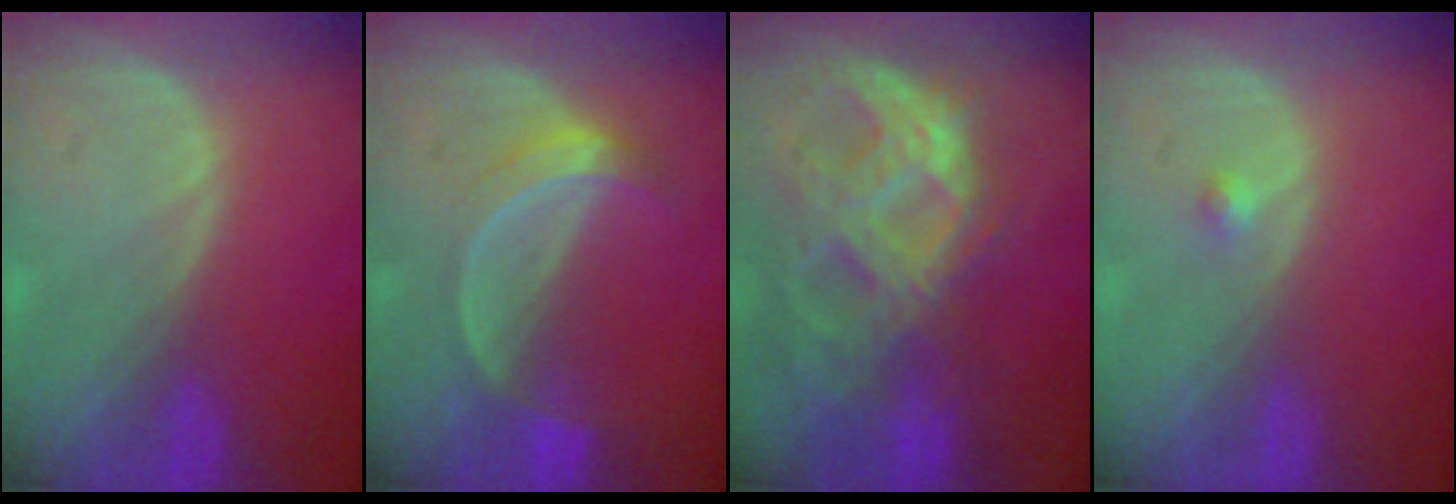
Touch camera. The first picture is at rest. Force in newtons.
{"total": 5.2, "press": 4.7, "slide": 2.2}
{"total": 11.2, "press": 9.4, "slide": 6.0}
{"total": 0.9, "press": 0.7, "slide": 0.6}